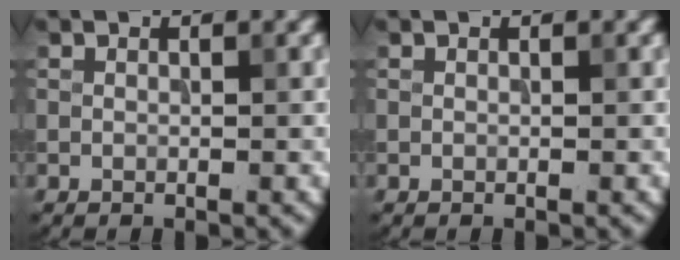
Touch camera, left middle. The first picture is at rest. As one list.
[{"total": 0.0}]